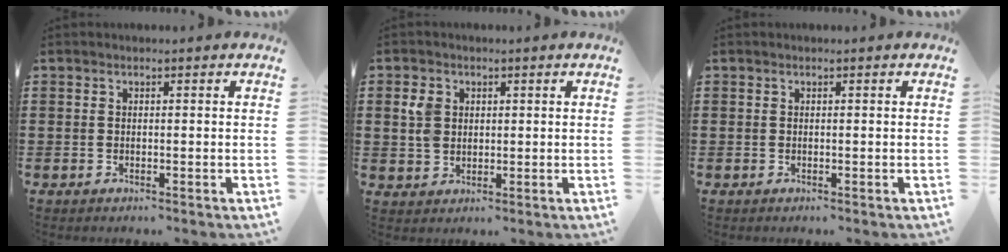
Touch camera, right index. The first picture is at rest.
{"total": 3.4, "force": [0.9, 2.8, 1.7], "torque": [-0.042, 0.013, 0.016]}
{"total": 0.0}